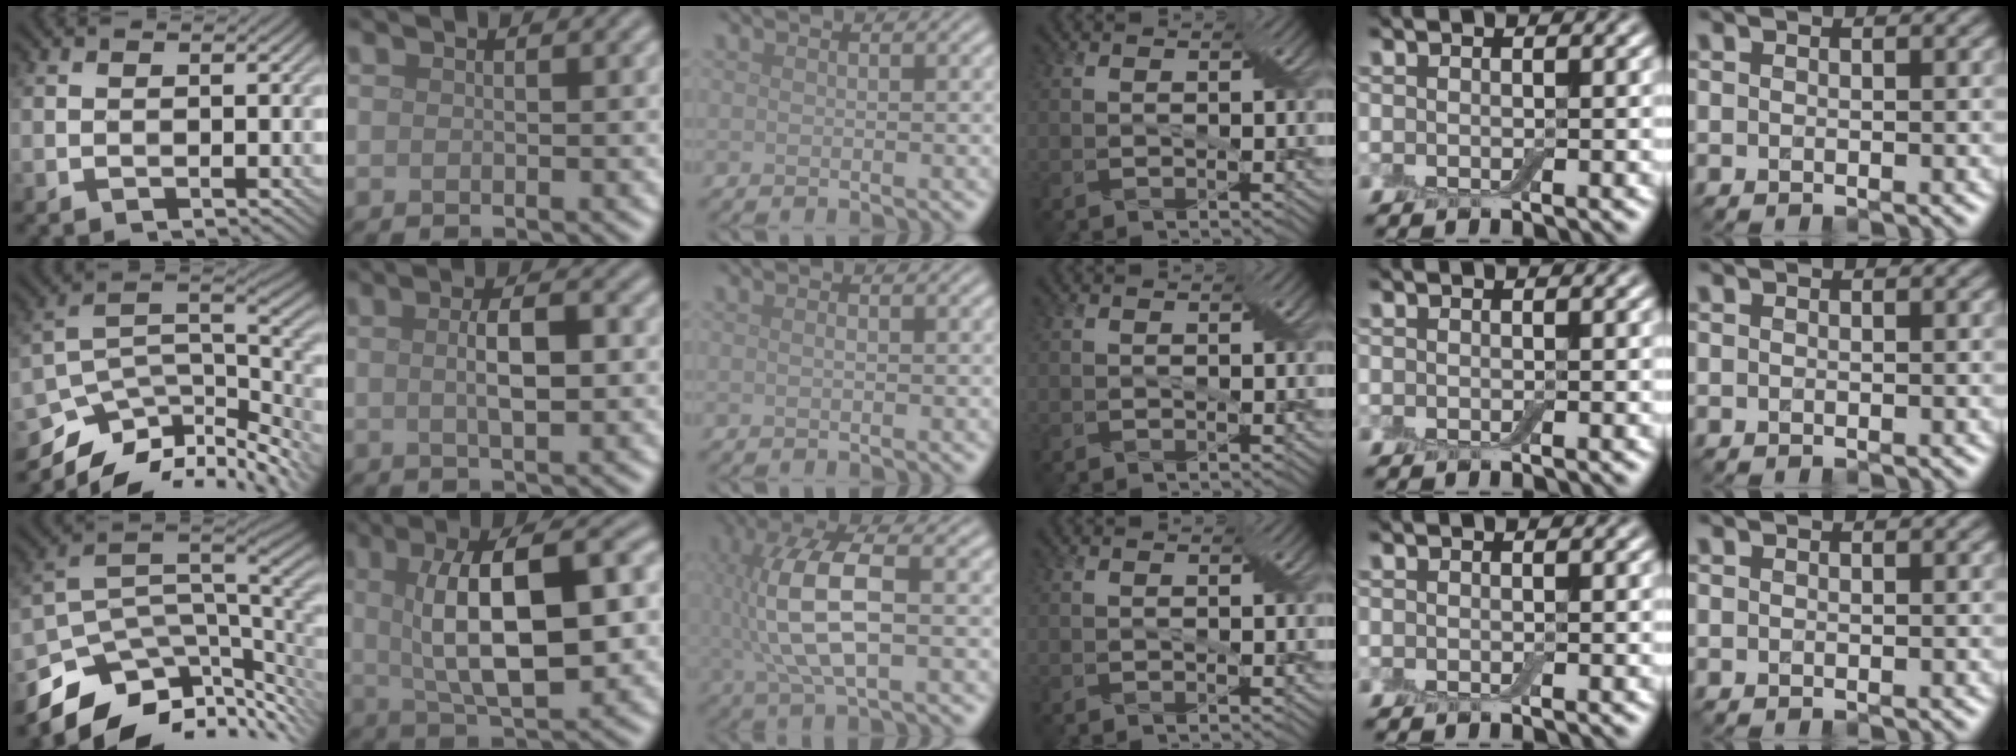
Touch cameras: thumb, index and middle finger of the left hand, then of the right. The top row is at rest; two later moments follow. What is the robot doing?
{"motion": "wrap", "object": "bandage"}